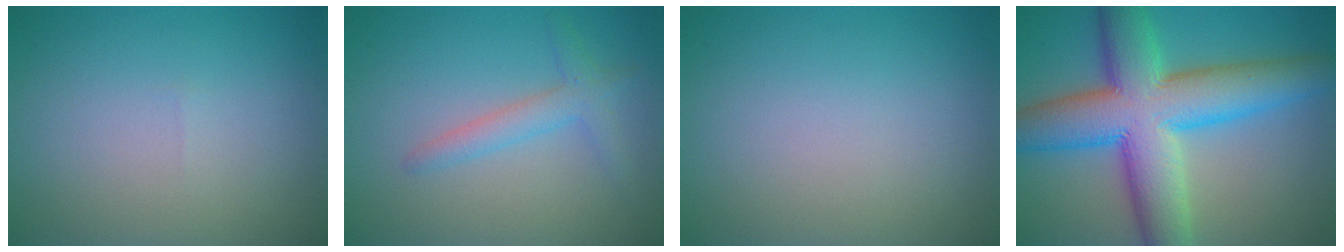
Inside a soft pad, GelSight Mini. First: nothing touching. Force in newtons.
{"total": 2.4, "press": 2.4, "slide": 0.1}
{"total": 0.0}
{"total": 12.3, "press": 12.3, "slide": 0.4}